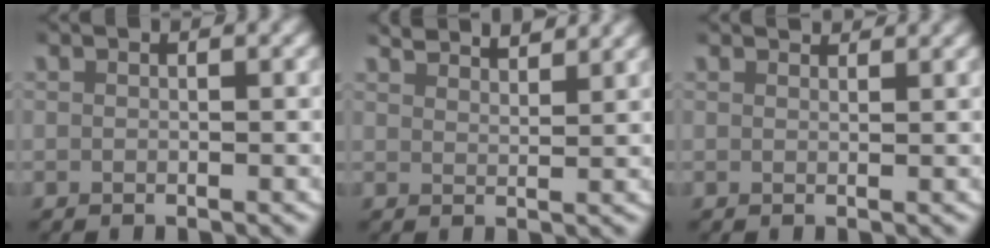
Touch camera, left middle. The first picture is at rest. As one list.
[{"total": 3.5, "force": [3.3, 0.4, 1.0], "torque": [-0.012, 0.001, 0.055]}, {"total": 1.7, "force": [1.7, 0.1, 0.3], "torque": [0.005, 0.003, 0.024]}]